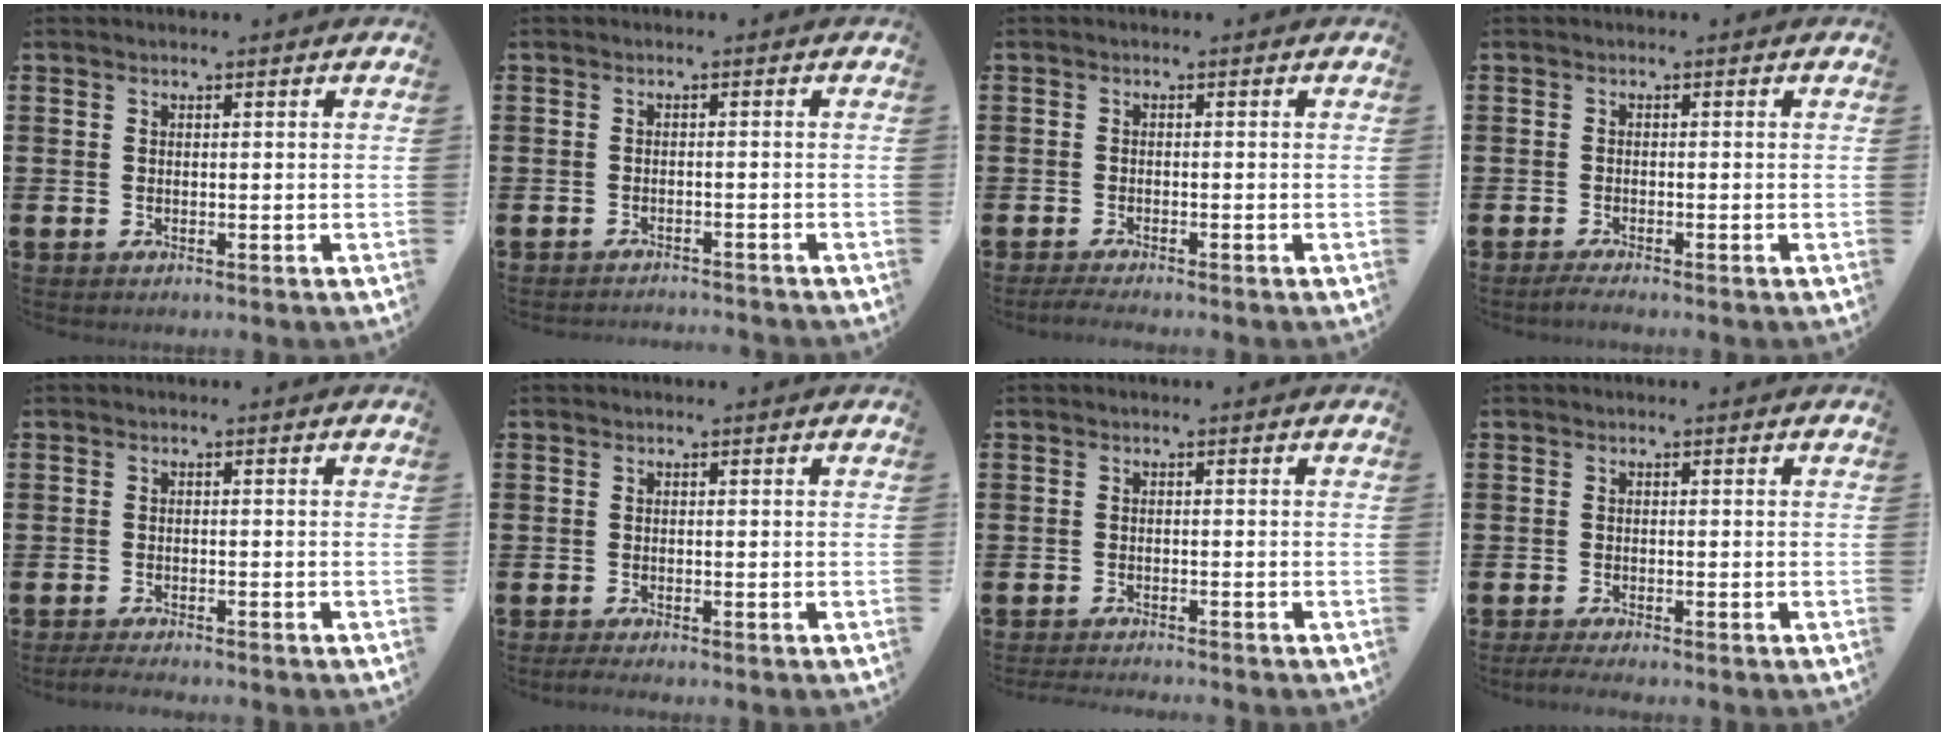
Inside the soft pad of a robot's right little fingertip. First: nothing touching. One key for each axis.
{"total": 1.2, "fx": -1.2, "fy": -0.1, "fz": -0.1, "tx": -0.001, "ty": 0.002, "tz": -0.025}
{"total": 1.2, "fx": -0.9, "fy": 0.1, "fz": 0.8, "tx": -0.013, "ty": -0.001, "tz": -0.018}
{"total": 1.0, "fx": -0.8, "fy": 0.1, "fz": 0.7, "tx": -0.013, "ty": -0.003, "tz": -0.014}
{"total": 1.4, "fx": -1.2, "fy": 0.1, "fz": 0.6, "tx": -0.011, "ty": 0.001, "tz": -0.025}
{"total": 0.8, "fx": -0.6, "fy": 0.1, "fz": 0.6, "tx": -0.010, "ty": -0.002, "tz": -0.011}
{"total": 1.1, "fx": -1.1, "fy": -0.2, "fz": 0.1, "tx": -0.001, "ty": -0.001, "tz": -0.022}
{"total": 1.1, "fx": -0.8, "fy": 0.1, "fz": 0.7, "tx": -0.012, "ty": -0.002, "tz": -0.016}